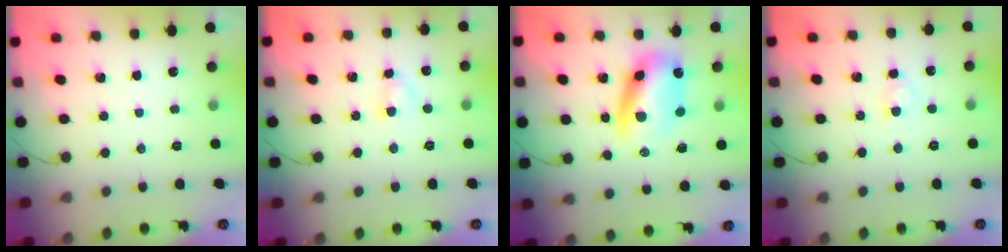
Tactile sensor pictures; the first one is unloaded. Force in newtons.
{"total": 2.9, "press": 2.7, "slide": 1.2}
{"total": 9.4, "press": 9.0, "slide": 2.7}
{"total": 2.5, "press": 2.3, "slide": 1.1}